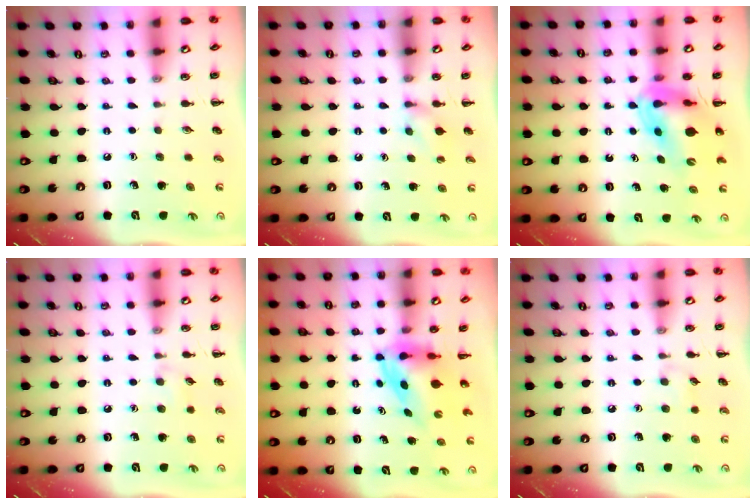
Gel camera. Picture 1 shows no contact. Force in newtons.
{"total": 3.6, "press": 3.4, "slide": 1.1}
{"total": 11.9, "press": 11.3, "slide": 3.7}
{"total": 5.1, "press": 4.8, "slide": 1.8}
{"total": 3.8, "press": 3.7, "slide": 1.0}
{"total": 3.9, "press": 3.6, "slide": 1.5}